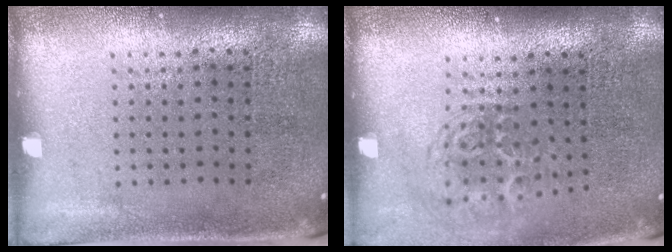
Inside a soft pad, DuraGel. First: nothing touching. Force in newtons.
{"total": 1.7, "press": 1.1, "slide": 1.2}